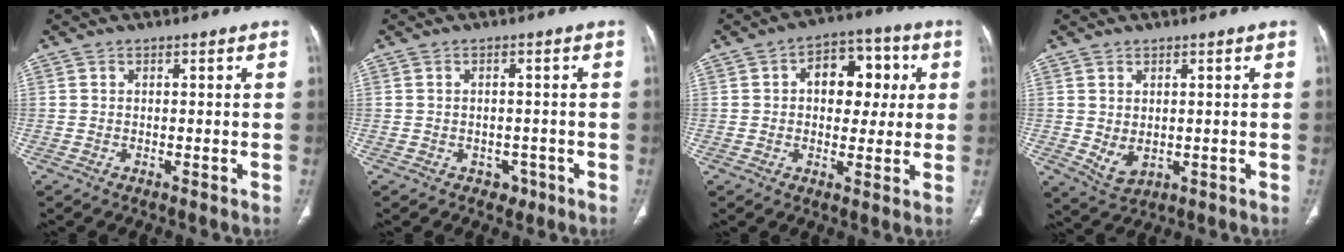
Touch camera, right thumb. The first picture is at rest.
{"total": 2.5, "force": [-1.2, 2.0, 0.9], "torque": [0.001, 0.006, -0.012]}
{"total": 11.5, "force": [2.3, 7.6, 8.3], "torque": [-0.068, 0.017, 0.028]}
{"total": 4.2, "force": [0.0, 2.8, 3.2], "torque": [-0.052, -0.008, 0.018]}